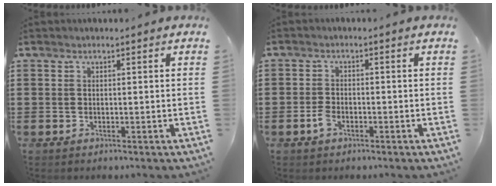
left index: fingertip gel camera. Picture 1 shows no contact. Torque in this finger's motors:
{"motor_torque": [0.26, 0.21, 0.20, 0.02]}